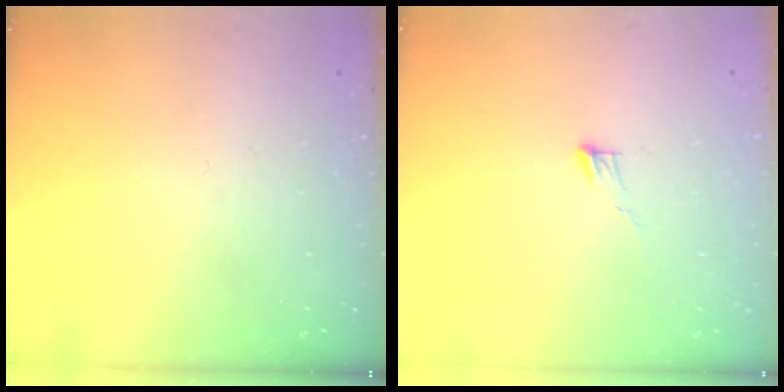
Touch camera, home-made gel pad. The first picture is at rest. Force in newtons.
{"total": 3.8, "press": 3.8, "slide": 0.3}